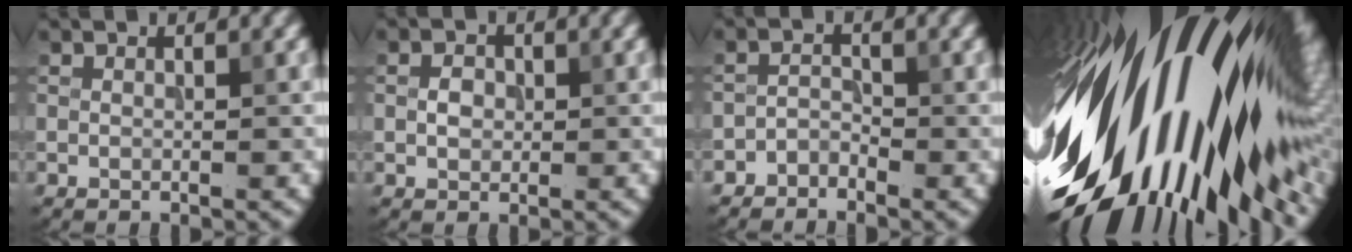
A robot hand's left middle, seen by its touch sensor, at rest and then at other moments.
{"total": 1.6, "force": [0.0, 1.3, 0.9], "torque": [-0.018, 0.001, -0.003]}
{"total": 1.6, "force": [-1.4, 0.7, 0.2], "torque": [-0.001, 0.007, -0.031]}
{"total": 19.2, "force": [-0.6, 8.8, 17.1], "torque": [-0.283, -0.010, -0.031]}